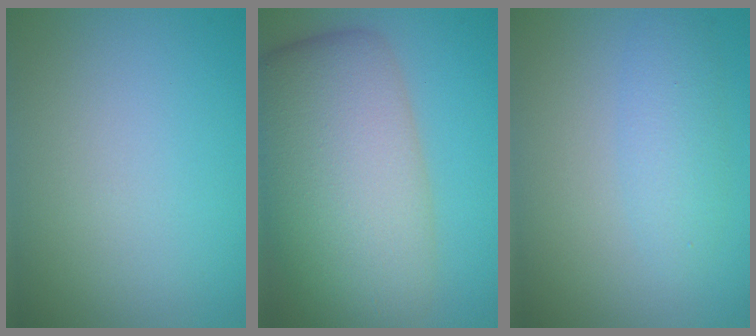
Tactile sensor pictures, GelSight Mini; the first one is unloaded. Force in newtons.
{"total": 12.0, "press": 12.0, "slide": 0.5}
{"total": 2.3, "press": 2.3, "slide": 0.1}